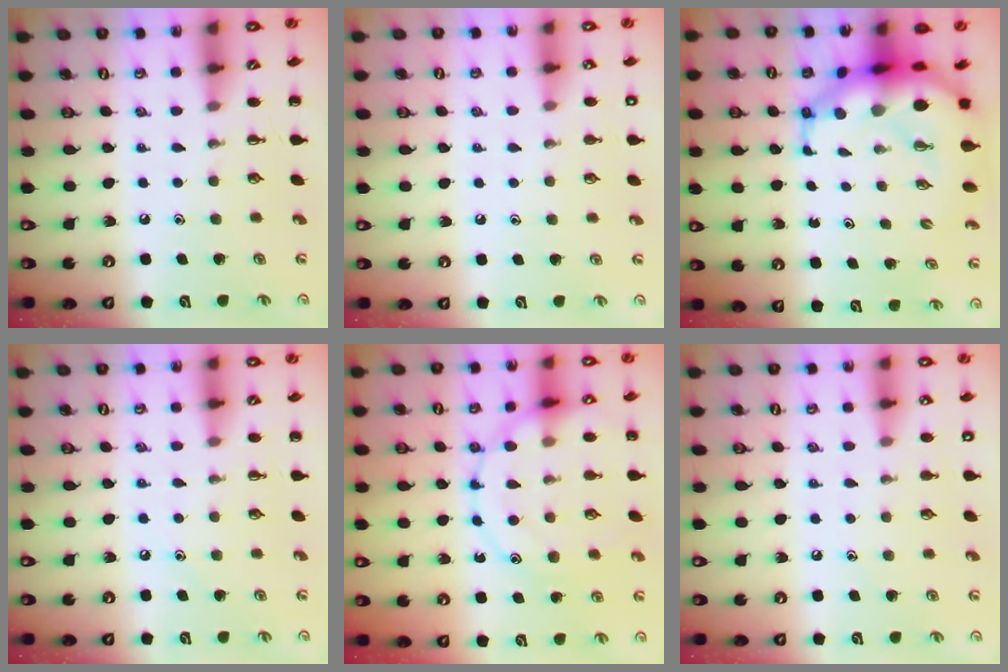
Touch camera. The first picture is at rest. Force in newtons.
{"total": 1.4, "press": 1.4, "slide": 0.1}
{"total": 10.8, "press": 10.3, "slide": 3.0}
{"total": 6.3, "press": 5.9, "slide": 2.0}
{"total": 16.9, "press": 16.8, "slide": 0.7}
{"total": 5.1, "press": 4.9, "slide": 1.5}